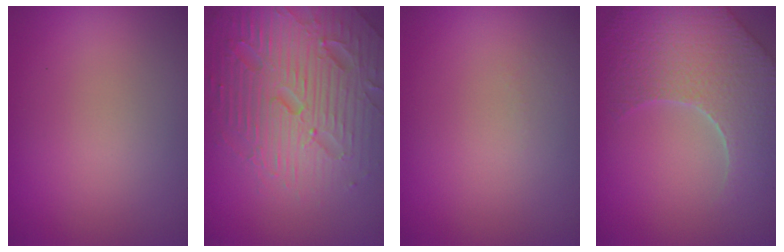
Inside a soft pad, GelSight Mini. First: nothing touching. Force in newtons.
{"total": 7.4, "press": 7.3, "slide": 1.6}
{"total": 0.6, "press": 0.6, "slide": 0.3}
{"total": 8.3, "press": 6.1, "slide": 5.6}